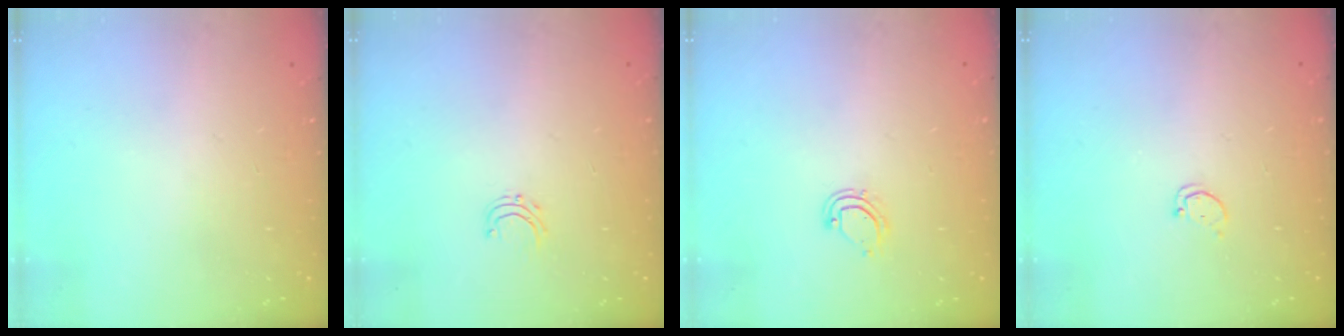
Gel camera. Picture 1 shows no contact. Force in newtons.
{"total": 3.7, "press": 3.7, "slide": 0.3}
{"total": 5.2, "press": 5.2, "slide": 0.4}
{"total": 1.7, "press": 1.7, "slide": 0.2}